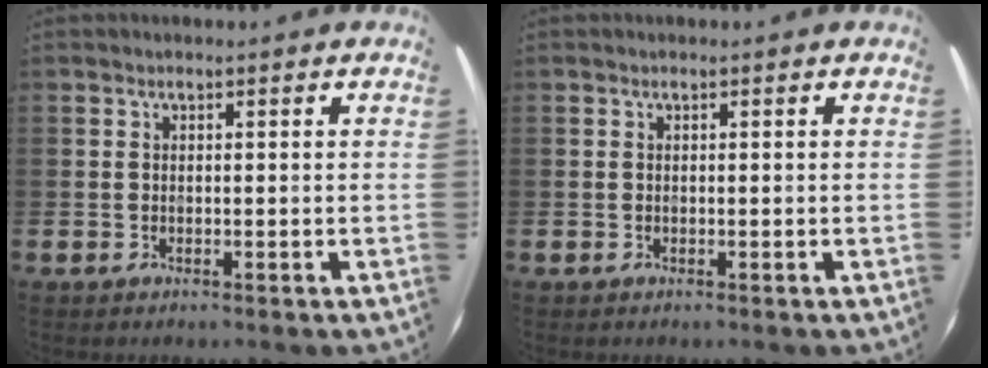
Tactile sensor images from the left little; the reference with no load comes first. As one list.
[{"total": 0.0}]